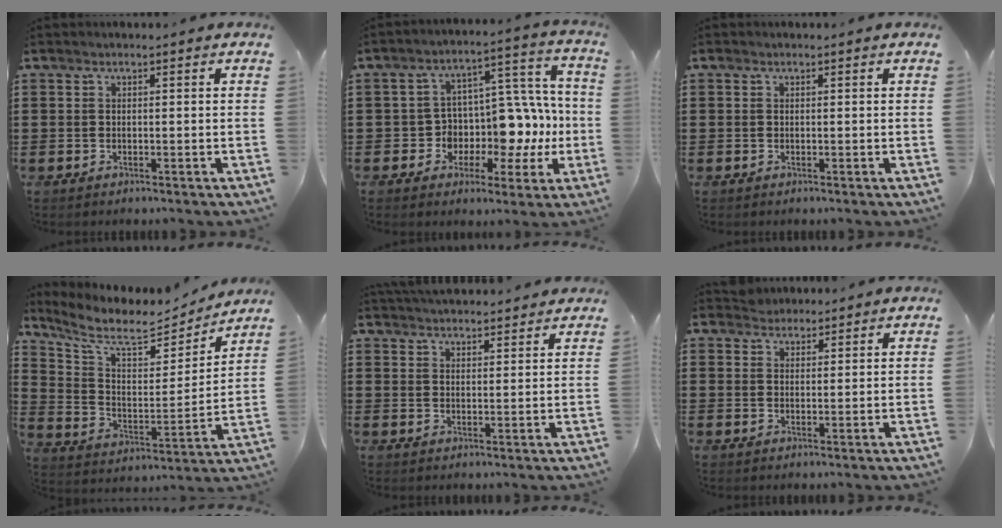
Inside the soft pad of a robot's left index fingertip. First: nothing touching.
{"total": 8.0, "force": [0.3, 7.2, 3.4], "torque": [-0.078, -0.028, 0.014]}
{"total": 0.0}
{"total": 8.4, "force": [7.2, 2.3, 3.7], "torque": [-0.109, -0.046, 0.124]}
{"total": 3.0, "force": [3.0, 0.2, 0.0], "torque": [-0.009, -0.008, 0.058]}
{"total": 2.2, "force": [2.0, 0.8, -0.3], "torque": [-0.002, 0.006, 0.042]}